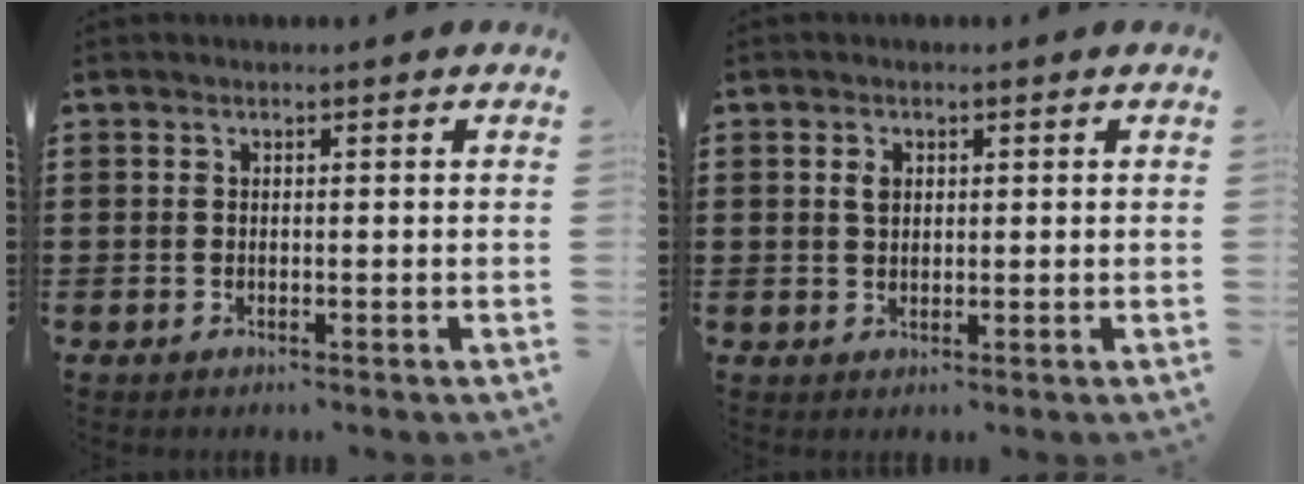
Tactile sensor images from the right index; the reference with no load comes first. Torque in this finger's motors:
{"motor_torque": [0.13, 0.06, 0.01, 0.01]}